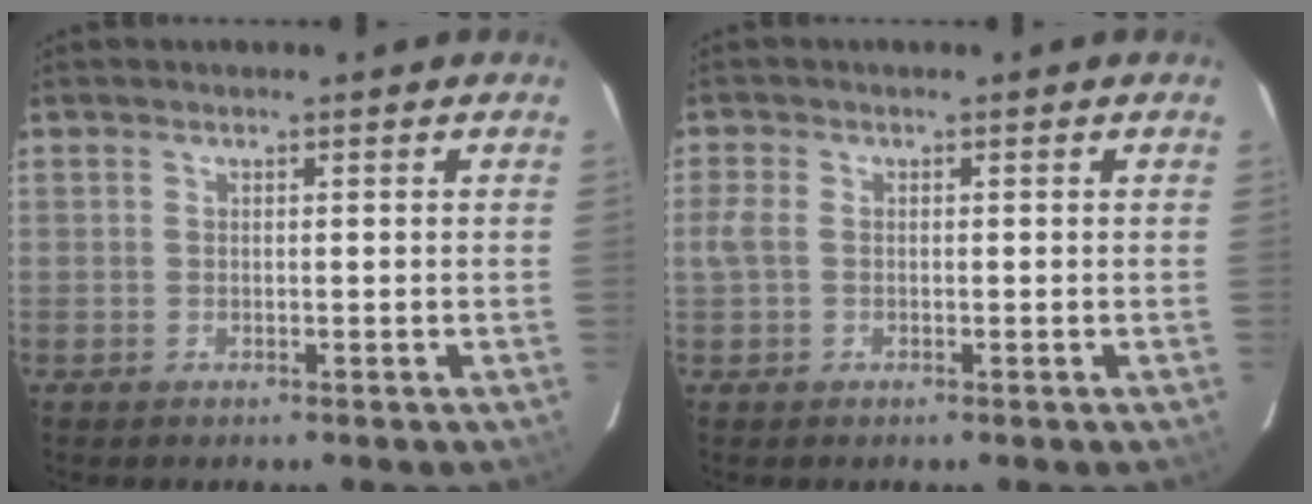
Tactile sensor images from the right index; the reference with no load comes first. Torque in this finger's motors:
{"motor_torque": [0.20, 0.01, 0.06, 0.03]}